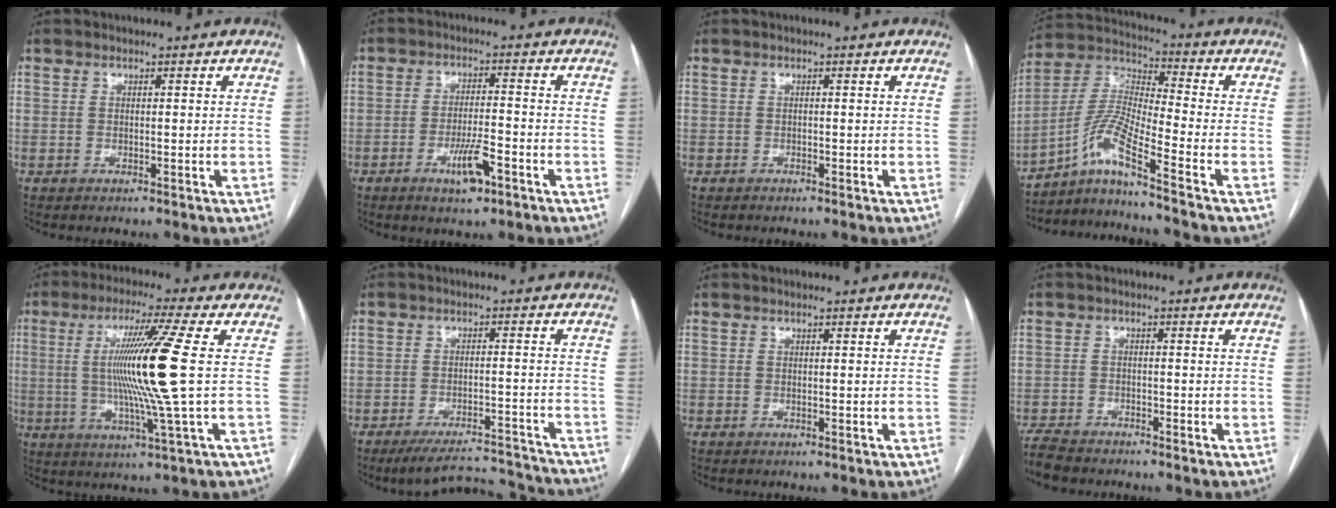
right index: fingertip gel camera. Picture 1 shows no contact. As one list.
[{"total": 6.1, "force": [-3.2, 1.3, 5.1], "torque": [-0.094, -0.003, -0.052]}, {"total": 0.0}, {"total": 9.7, "force": [-6.6, -1.0, 7.1], "torque": [-0.158, 0.006, -0.128]}, {"total": 13.7, "force": [0.8, -2.3, 13.5], "torque": [-0.258, -0.010, 0.012]}, {"total": 10.4, "force": [-10.3, 0.8, 1.4], "torque": [-0.010, 0.017, -0.148]}, {"total": 0.0}, {"total": 4.2, "force": [-4.0, 1.1, 0.8], "torque": [-0.015, -0.012, -0.076]}]